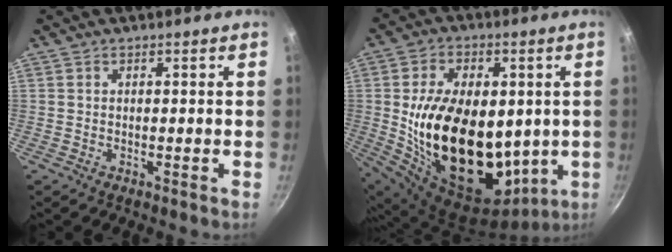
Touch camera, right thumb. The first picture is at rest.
{"total": 28.0, "force": [0.8, 17.3, 22.0], "torque": [-0.359, -0.019, 0.030]}